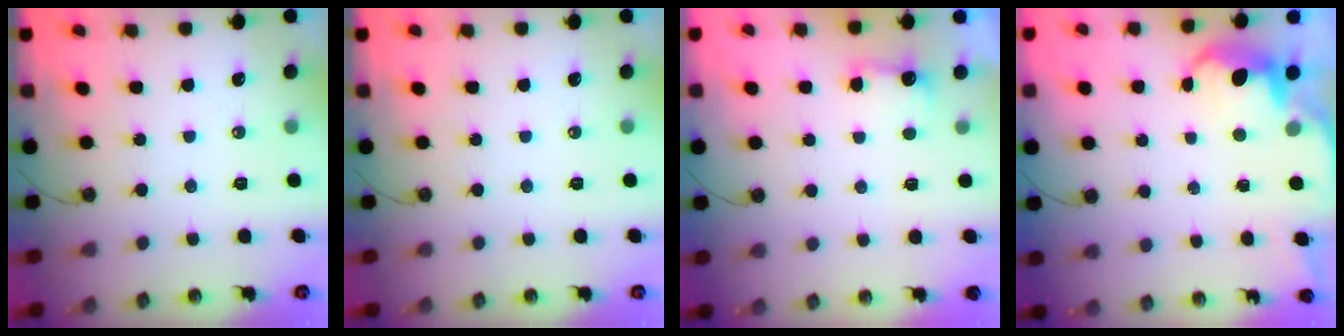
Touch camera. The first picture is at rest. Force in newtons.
{"total": 0.0}
{"total": 2.9, "press": 2.7, "slide": 1.0}
{"total": 3.8, "press": 3.6, "slide": 1.0}